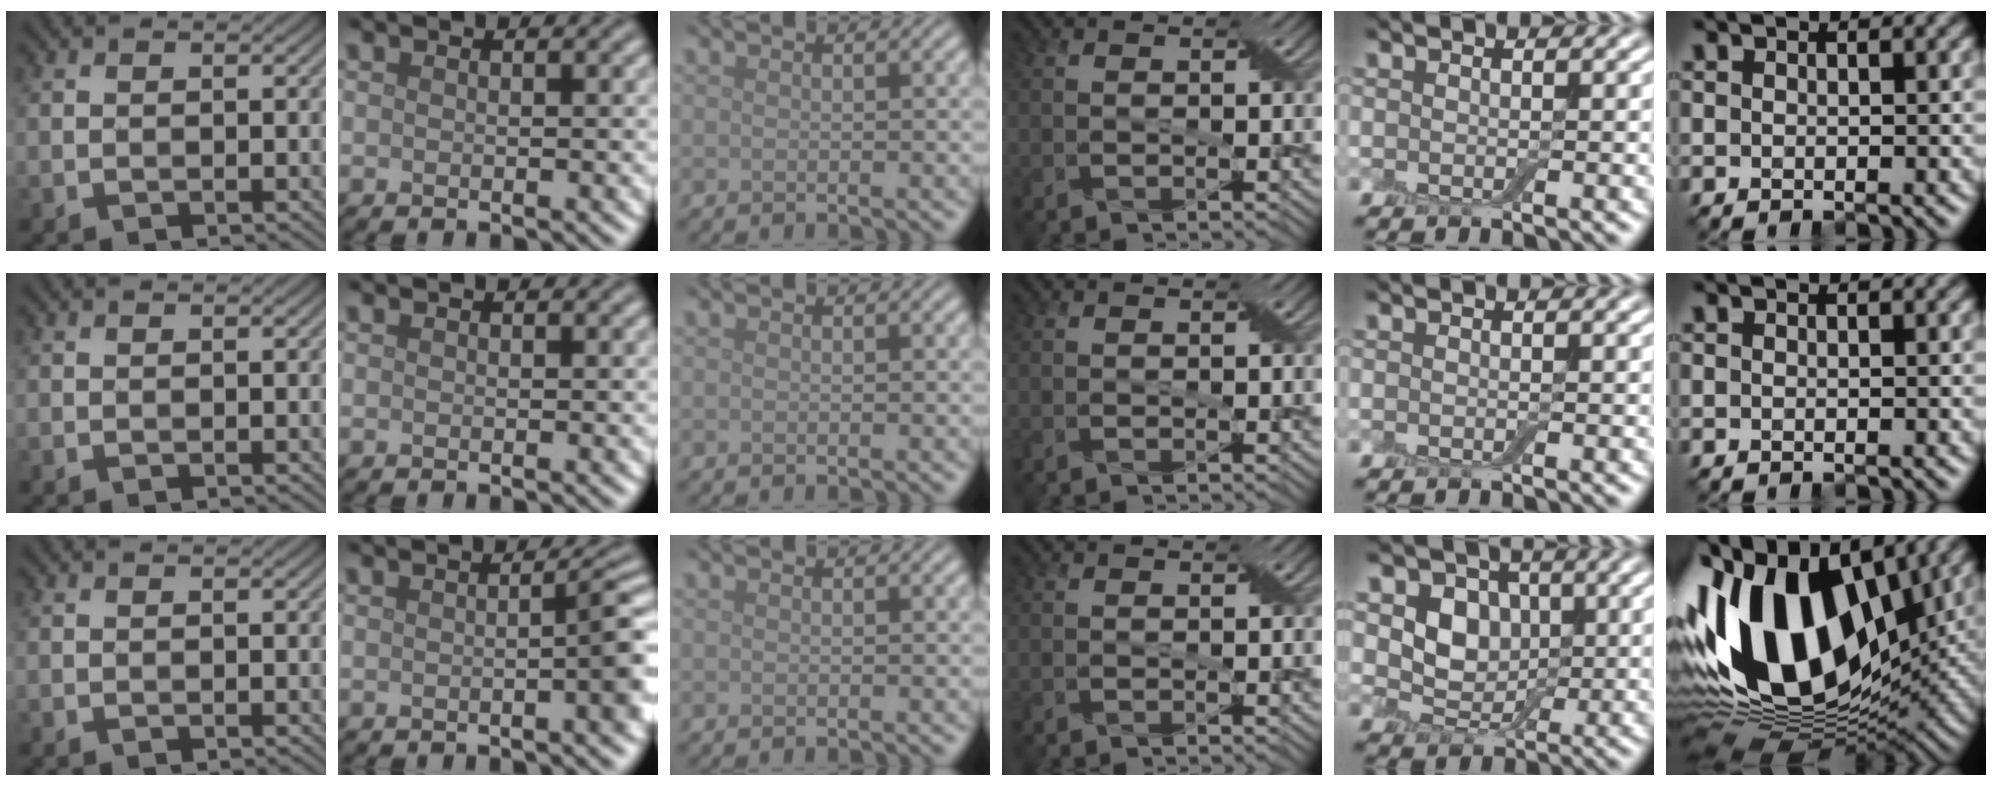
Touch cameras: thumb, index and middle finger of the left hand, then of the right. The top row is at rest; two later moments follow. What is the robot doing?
{"motion": "extract", "object": "drawer"}